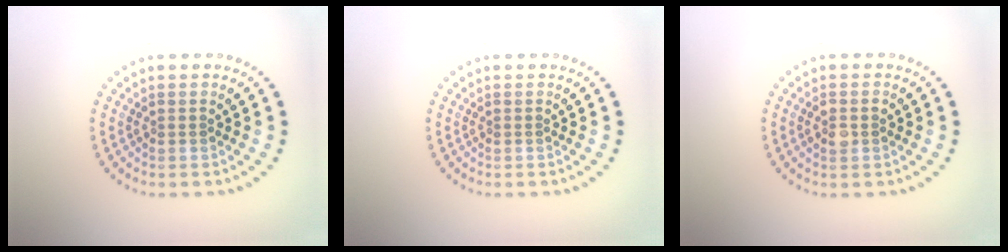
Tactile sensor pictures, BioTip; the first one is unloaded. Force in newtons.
{"total": 0.0}
{"total": 1.5, "press": 1.4, "slide": 0.2}